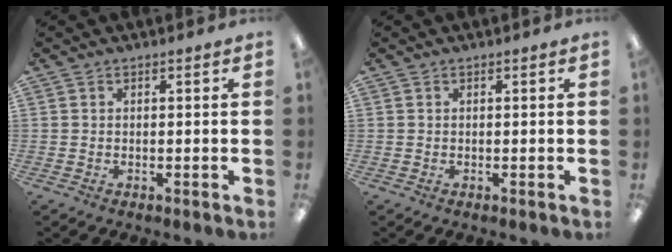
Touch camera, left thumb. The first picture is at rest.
{"total": 0.0}